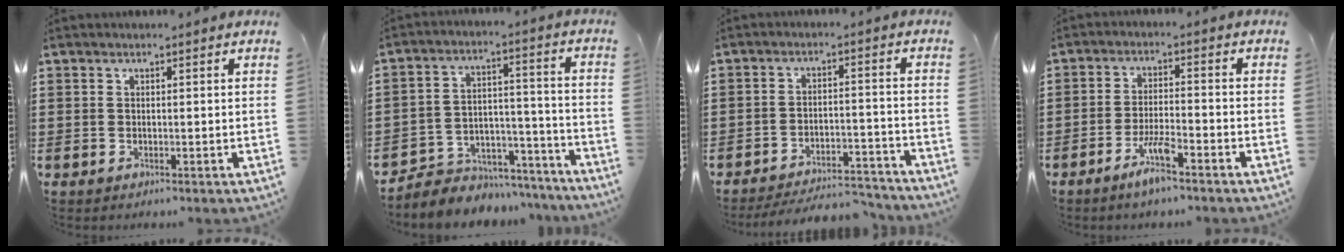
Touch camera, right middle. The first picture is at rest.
{"total": 5.3, "force": [-4.7, 2.5, 0.2], "torque": [-0.008, 0.015, -0.093]}
{"total": 5.3, "force": [-5.1, 0.4, 1.4], "torque": [-0.038, -0.004, -0.104]}
{"total": 5.2, "force": [-3.6, 0.7, 3.6], "torque": [-0.080, -0.001, -0.069]}